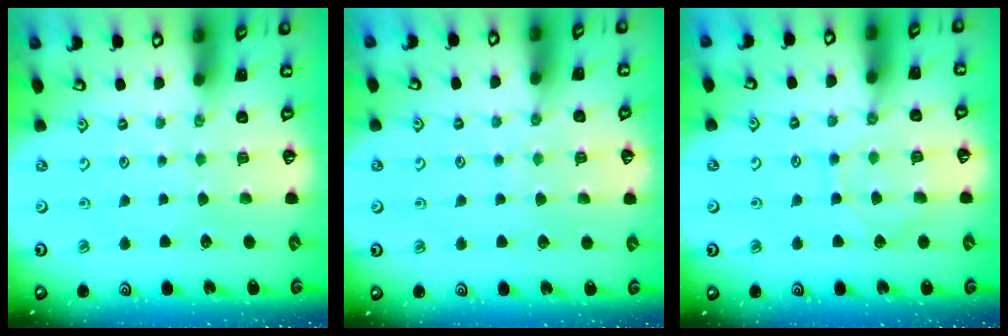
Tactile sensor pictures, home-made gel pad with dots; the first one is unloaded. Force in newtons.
{"total": 5.7, "press": 5.7, "slide": 0.6}
{"total": 8.2, "press": 8.2, "slide": 0.8}